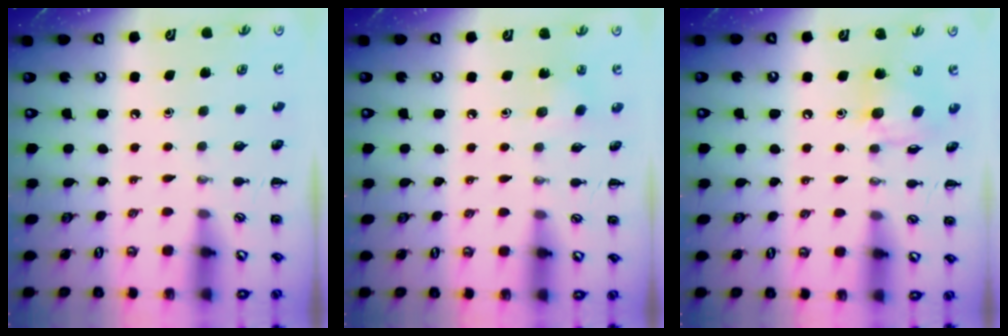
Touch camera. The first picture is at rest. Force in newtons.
{"total": 2.8, "press": 2.6, "slide": 0.9}
{"total": 9.6, "press": 9.5, "slide": 1.0}